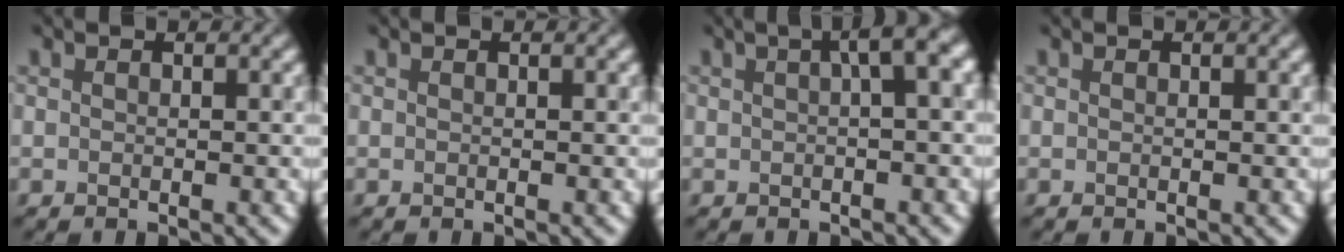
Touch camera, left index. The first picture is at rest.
{"total": 0.5, "force": [0.2, 0.2, 0.4], "torque": [-0.008, -0.001, 0.003]}
{"total": 3.9, "force": [1.1, 0.8, 3.6], "torque": [-0.044, 0.018, 0.011]}
{"total": 0.8, "force": [0.3, 0.3, 0.7], "torque": [-0.013, -0.001, 0.005]}